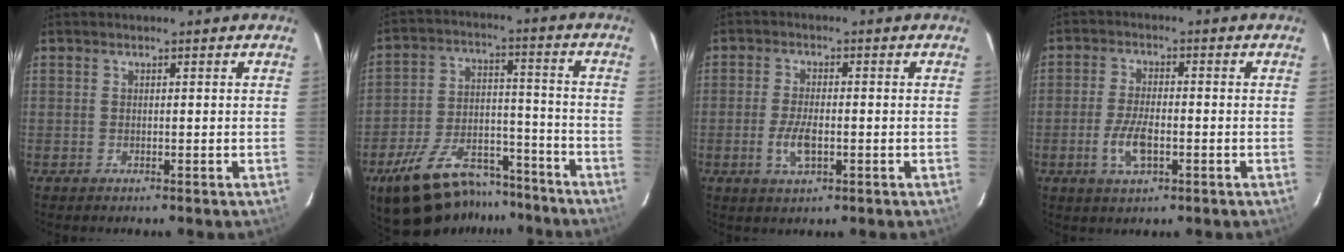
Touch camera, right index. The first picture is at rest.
{"total": 18.3, "force": [-13.9, 8.7, 8.2], "torque": [-0.172, 0.021, -0.203]}
{"total": 5.0, "force": [-1.5, 2.1, 4.3], "torque": [-0.092, -0.002, -0.027]}
{"total": 6.3, "force": [-2.2, 2.6, 5.3], "torque": [-0.113, -0.001, -0.040]}